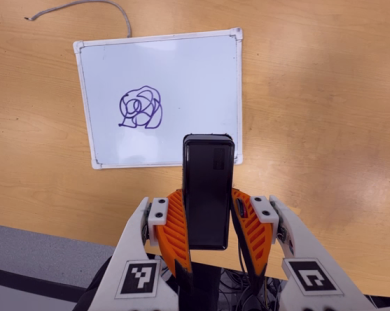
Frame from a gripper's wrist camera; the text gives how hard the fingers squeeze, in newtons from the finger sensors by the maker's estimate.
{"total": 4.2, "left": 2.6, "right": 5.7}